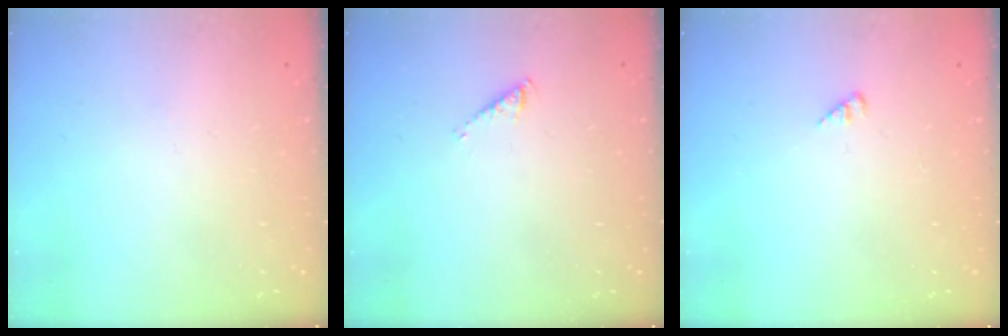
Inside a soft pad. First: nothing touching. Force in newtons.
{"total": 2.8, "press": 2.8, "slide": 0.5}
{"total": 2.1, "press": 2.1, "slide": 0.3}